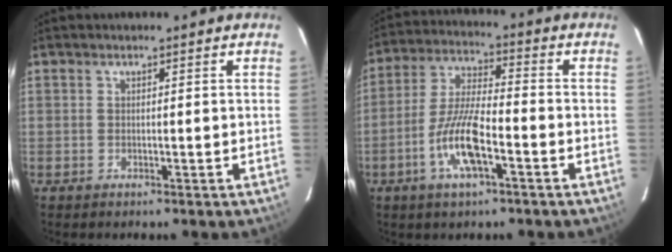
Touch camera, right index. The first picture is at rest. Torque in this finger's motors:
{"motor_torque": [0.82, -0.64, 0.71, 0.09]}